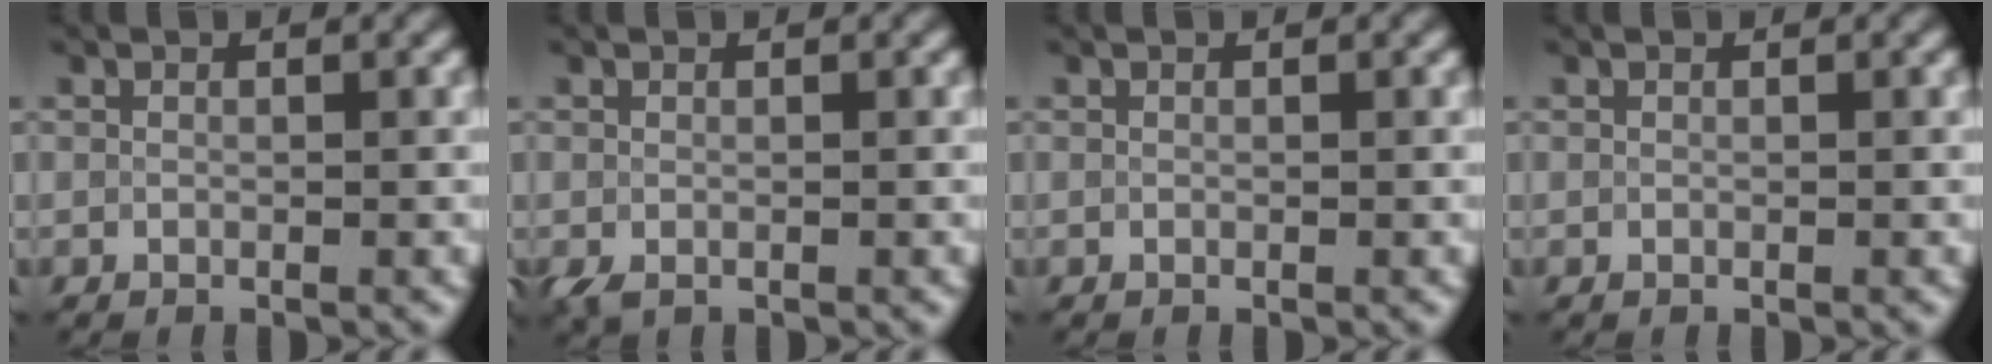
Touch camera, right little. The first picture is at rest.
{"total": 2.0, "force": [-1.1, 1.0, 1.2], "torque": [-0.024, -0.005, -0.024]}
{"total": 0.0}
{"total": 0.0}